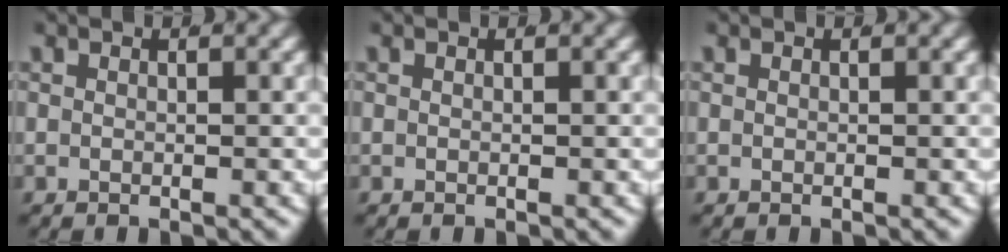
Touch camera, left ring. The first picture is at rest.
{"total": 0.0}
{"total": 0.0}